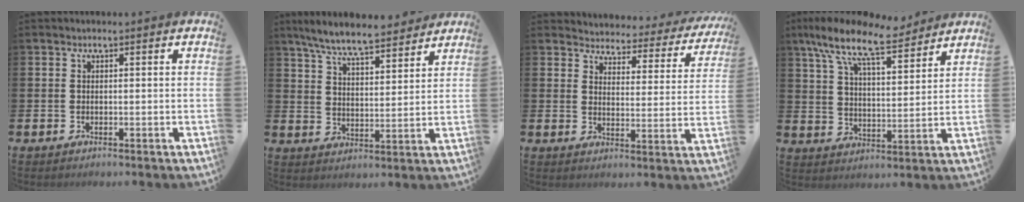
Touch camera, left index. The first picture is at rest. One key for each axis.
{"total": 7.6, "fx": 7.1, "fy": 0.8, "fz": 2.7, "tx": -0.079, "ty": -0.034, "tz": 0.126}
{"total": 3.2, "fx": 3.0, "fy": 1.0, "fz": 0.4, "tx": -0.024, "ty": -0.034, "tz": 0.041}
{"total": 11.0, "fx": 9.2, "fy": 3.0, "fz": 5.3, "tx": -0.129, "ty": -0.044, "tz": 0.160}